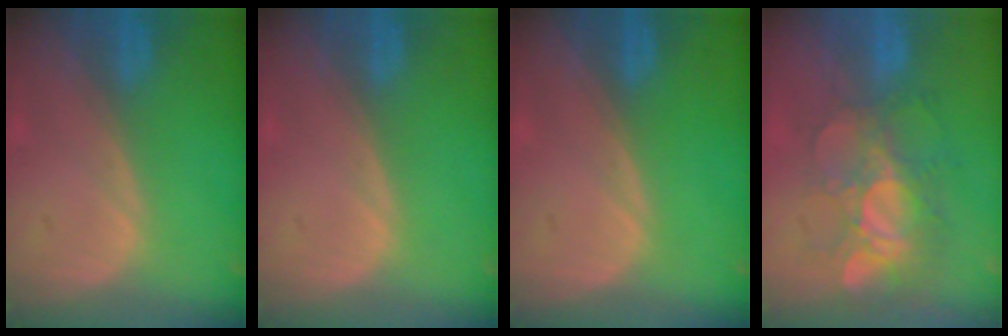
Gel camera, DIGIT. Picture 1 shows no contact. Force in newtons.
{"total": 0.0}
{"total": 0.0}
{"total": 9.7, "press": 8.5, "slide": 4.6}